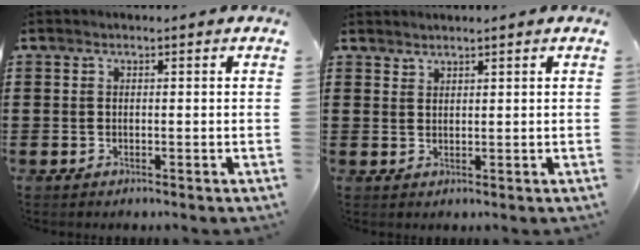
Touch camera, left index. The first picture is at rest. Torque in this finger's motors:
{"motor_torque": [-0.17, 0.33, -0.02, -0.01]}